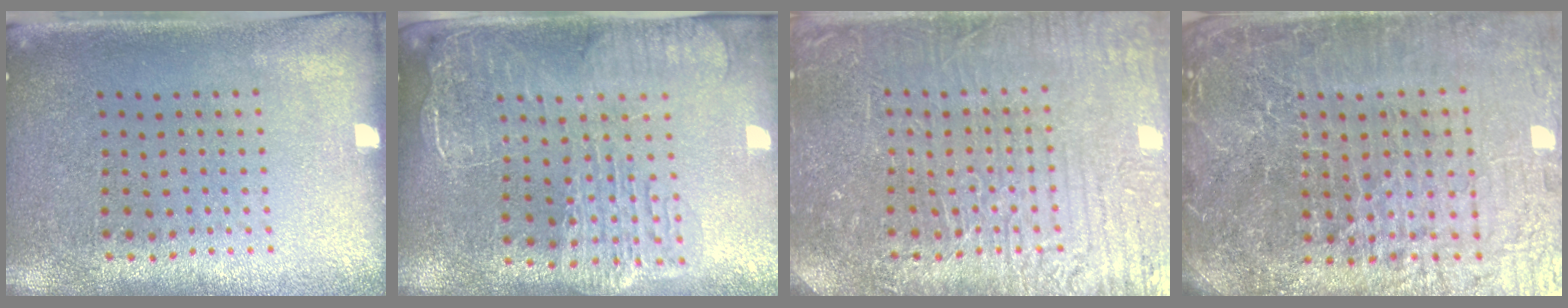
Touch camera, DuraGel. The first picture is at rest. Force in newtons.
{"total": 2.7, "press": 2.3, "slide": 1.4}
{"total": 7.8, "press": 7.7, "slide": 1.0}
{"total": 7.4, "press": 6.4, "slide": 3.6}